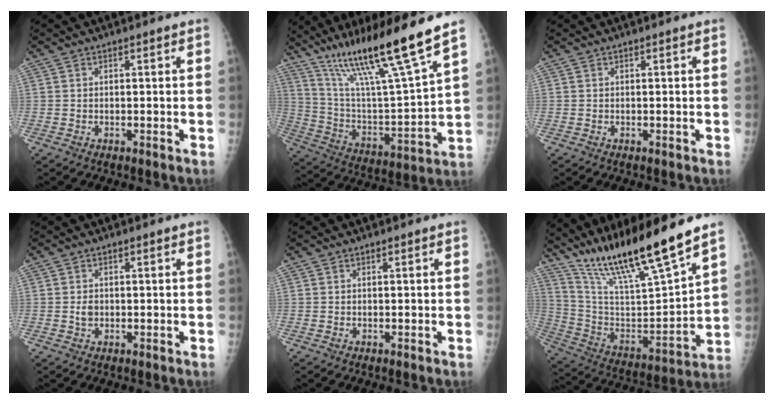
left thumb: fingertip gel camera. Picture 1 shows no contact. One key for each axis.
{"total": 21.8, "fx": 15.6, "fy": 0.8, "fz": 15.3, "tx": -0.248, "ty": -0.064, "tz": 0.282}
{"total": 0.0}
{"total": 1.9, "fx": -0.1, "fy": 1.5, "fz": 1.2, "tx": -0.014, "ty": 0.002, "tz": 0.001}
{"total": 0.0}
{"total": 22.8, "fx": 17.4, "fy": 2.4, "fz": 14.5, "tx": -0.234, "ty": -0.071, "tz": 0.320}